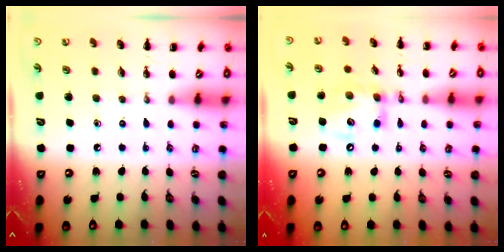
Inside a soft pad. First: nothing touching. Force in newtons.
{"total": 12.8, "press": 12.7, "slide": 1.7}